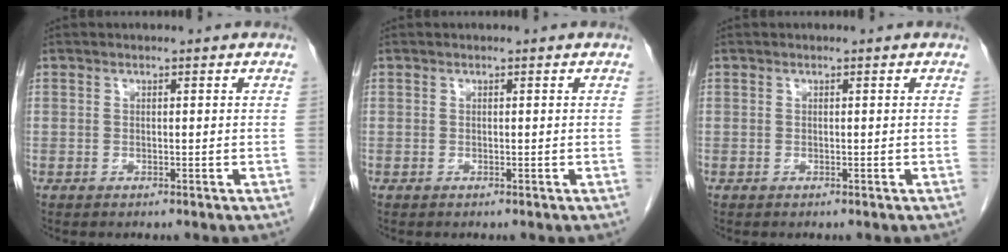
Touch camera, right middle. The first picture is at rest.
{"total": 0.0}
{"total": 0.0}